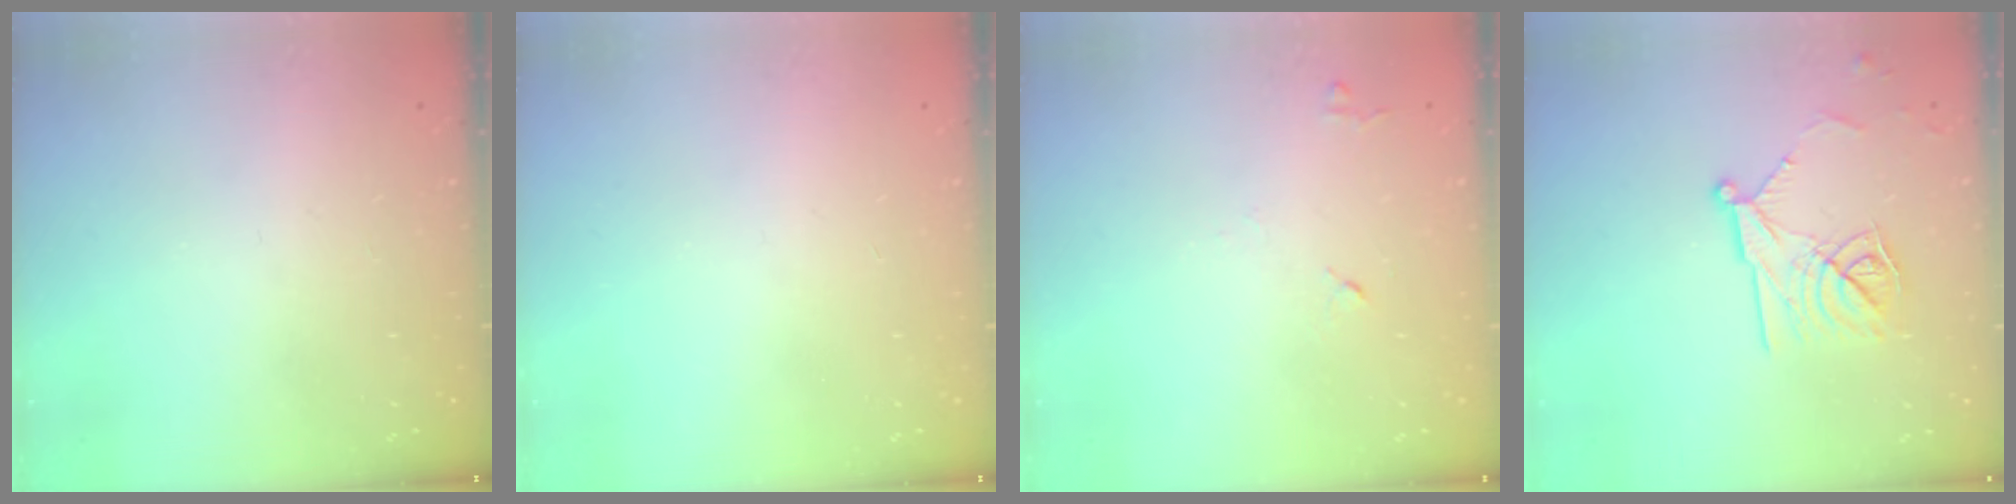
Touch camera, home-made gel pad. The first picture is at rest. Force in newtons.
{"total": 0.0}
{"total": 5.6, "press": 5.5, "slide": 0.9}
{"total": 13.5, "press": 13.5, "slide": 0.2}